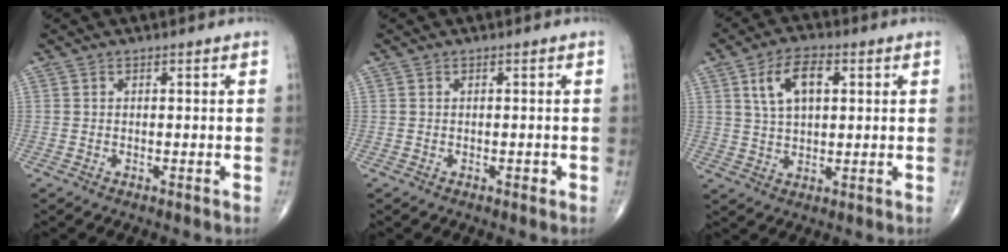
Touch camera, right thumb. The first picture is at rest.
{"total": 0.6, "force": [-0.3, 0.3, 0.4], "torque": [-0.001, 0.001, -0.006]}
{"total": 8.7, "force": [2.8, 4.6, 6.8], "torque": [-0.108, -0.001, 0.051]}